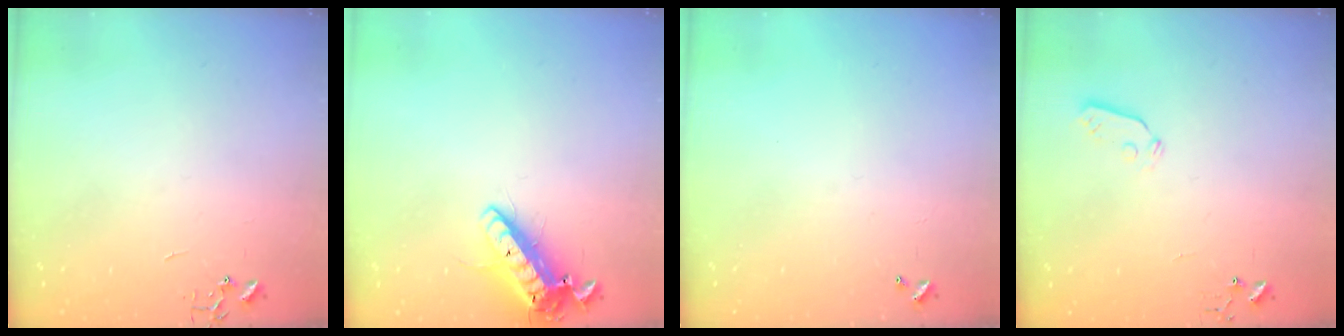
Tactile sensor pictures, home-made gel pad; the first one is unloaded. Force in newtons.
{"total": 14.7, "press": 14.4, "slide": 2.9}
{"total": 0.0}
{"total": 3.6, "press": 3.6, "slide": 0.6}